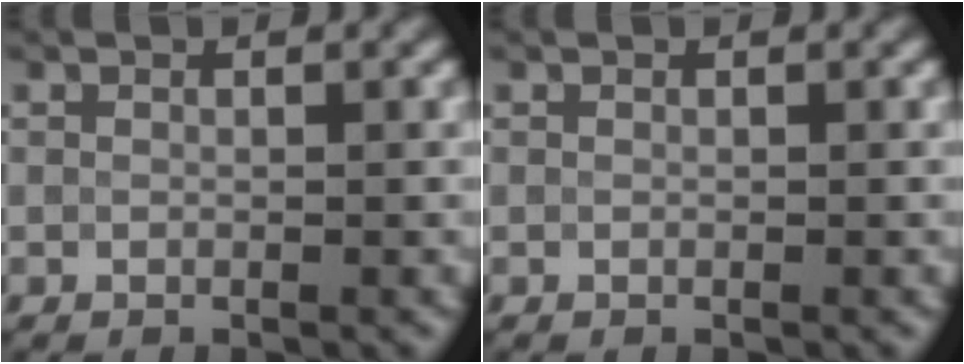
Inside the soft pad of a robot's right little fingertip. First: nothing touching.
{"total": 0.0}